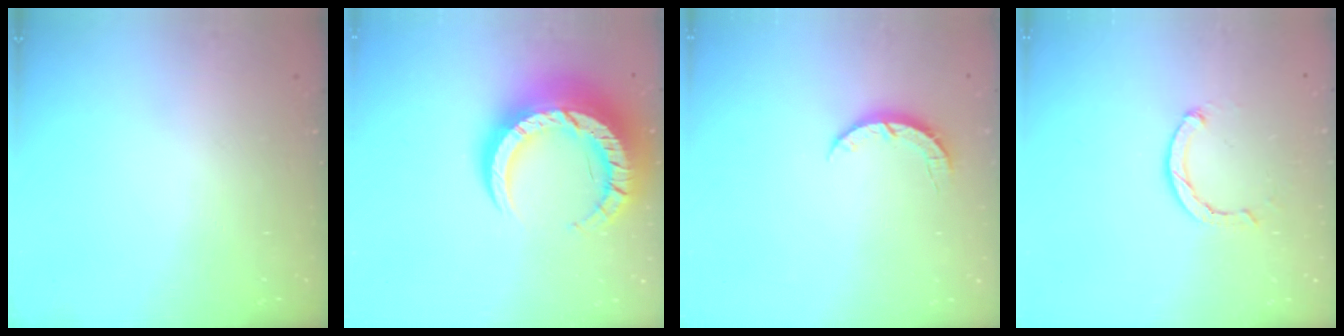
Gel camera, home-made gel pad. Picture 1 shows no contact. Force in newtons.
{"total": 17.5, "press": 17.4, "slide": 1.5}
{"total": 3.6, "press": 3.5, "slide": 0.5}
{"total": 2.3, "press": 2.3, "slide": 0.3}